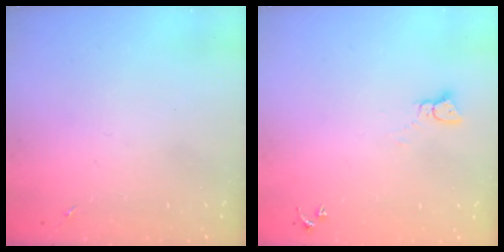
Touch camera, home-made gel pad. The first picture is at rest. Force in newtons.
{"total": 2.3, "press": 2.3, "slide": 0.3}